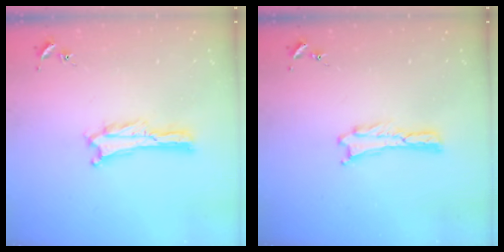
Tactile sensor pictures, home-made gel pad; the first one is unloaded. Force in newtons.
{"total": 0.0}